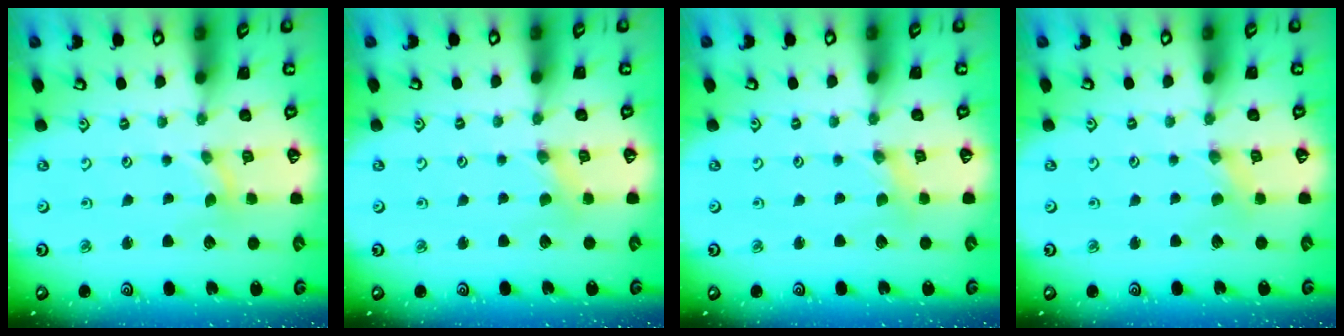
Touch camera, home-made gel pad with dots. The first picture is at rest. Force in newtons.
{"total": 1.5, "press": 1.5, "slide": 0.3}
{"total": 0.0}
{"total": 0.0}